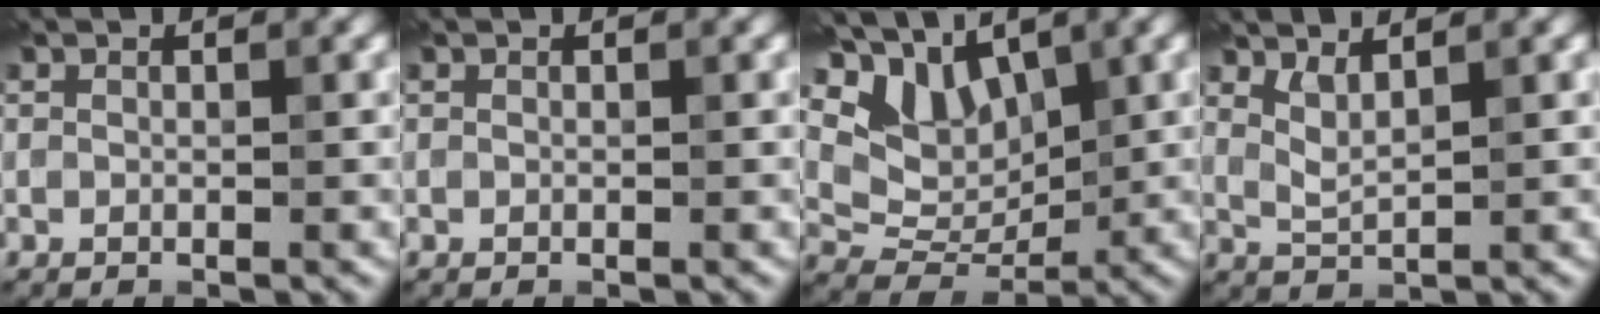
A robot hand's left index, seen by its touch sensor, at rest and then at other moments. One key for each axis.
{"total": 0.0}
{"total": 6.3, "fx": 3.9, "fy": 3.8, "fz": 3.1, "tx": -0.063, "ty": 0.003, "tz": 0.069}
{"total": 1.8, "fx": 1.6, "fy": 0.3, "fz": 0.7, "tx": -0.020, "ty": 0.000, "tz": 0.034}